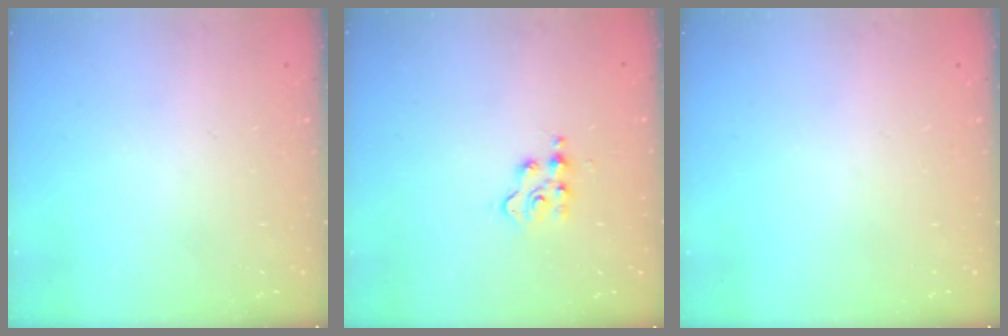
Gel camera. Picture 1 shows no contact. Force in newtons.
{"total": 3.0, "press": 3.0, "slide": 0.5}
{"total": 0.0}